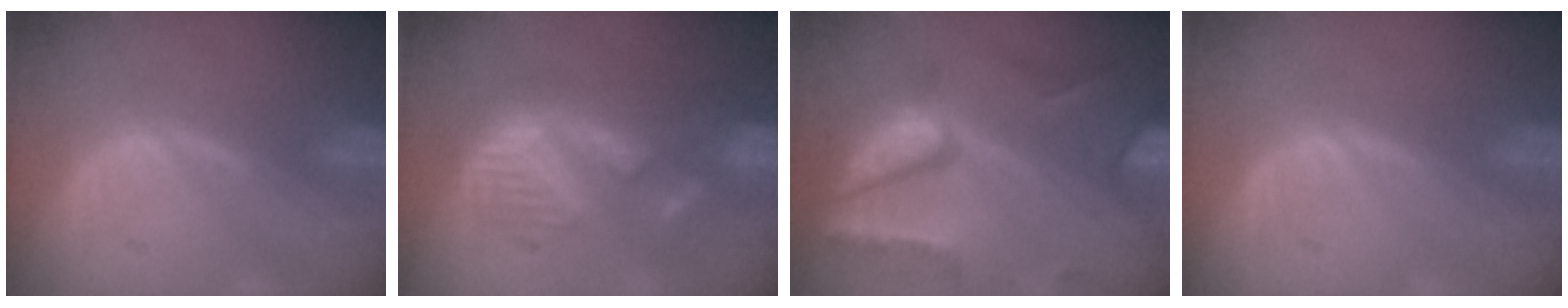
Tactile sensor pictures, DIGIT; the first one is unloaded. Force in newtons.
{"total": 8.7, "press": 8.7, "slide": 0.6}
{"total": 10.5, "press": 8.9, "slide": 5.6}
{"total": 0.0}